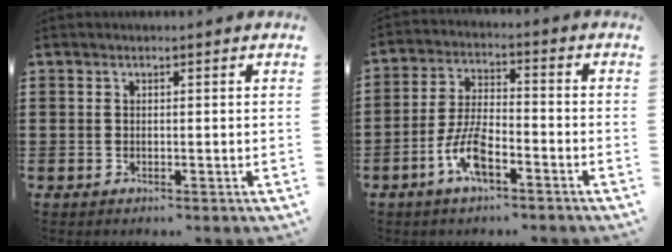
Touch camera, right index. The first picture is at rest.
{"total": 7.6, "force": [-4.0, 2.5, 5.9], "torque": [-0.137, -0.006, -0.076]}